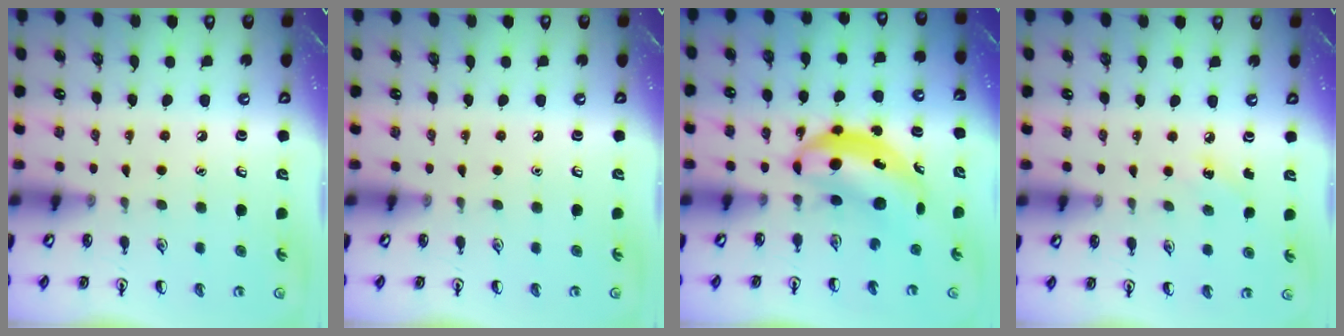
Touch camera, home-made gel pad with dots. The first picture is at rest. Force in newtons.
{"total": 0.0}
{"total": 6.0, "press": 5.8, "slide": 1.7}
{"total": 3.8, "press": 3.5, "slide": 1.4}